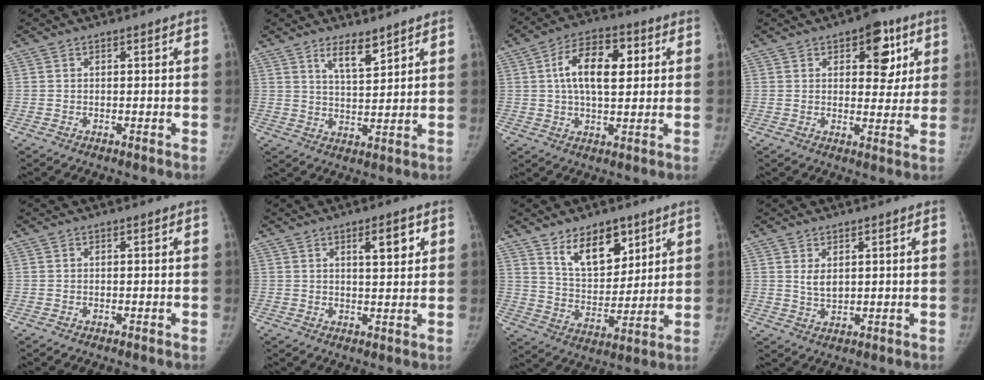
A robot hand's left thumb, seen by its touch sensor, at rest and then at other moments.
{"total": 3.9, "force": [2.9, 1.3, 2.2], "torque": [-0.025, -0.025, 0.050]}
{"total": 12.6, "force": [2.7, 6.7, 10.3], "torque": [-0.158, 0.009, 0.039]}
{"total": 9.5, "force": [4.1, 5.5, 6.5], "torque": [-0.038, -0.011, 0.049]}
{"total": 0.0}
{"total": 5.4, "force": [2.4, 1.8, 4.5], "torque": [-0.057, -0.013, 0.037]}
{"total": 12.3, "force": [7.4, 6.9, 7.0], "torque": [-0.075, -0.056, 0.137]}
{"total": 3.1, "force": [1.2, 1.8, 2.3], "torque": [-0.033, -0.013, 0.028]}